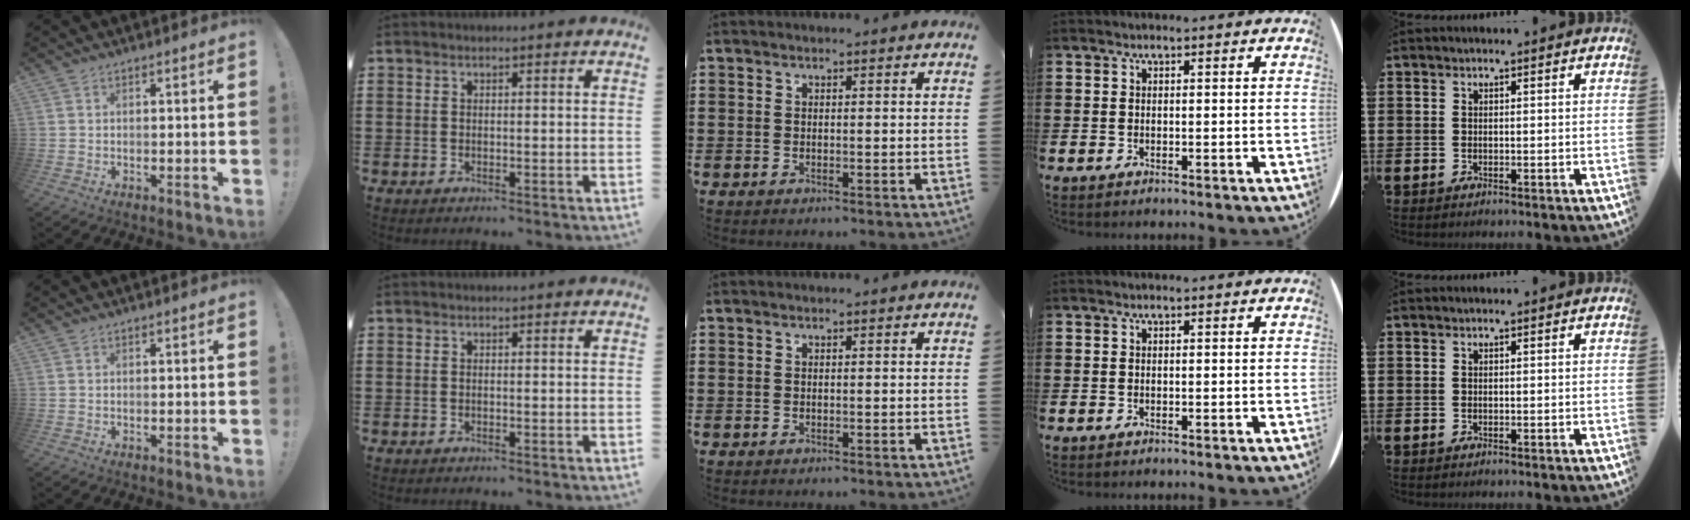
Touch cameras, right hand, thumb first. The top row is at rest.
{}